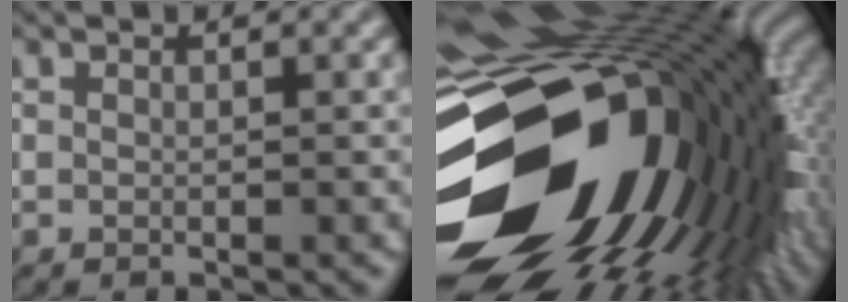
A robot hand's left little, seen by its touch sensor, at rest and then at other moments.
{"total": 19.9, "force": [-3.1, 12.6, 15.1], "torque": [-0.296, -0.056, -0.037]}